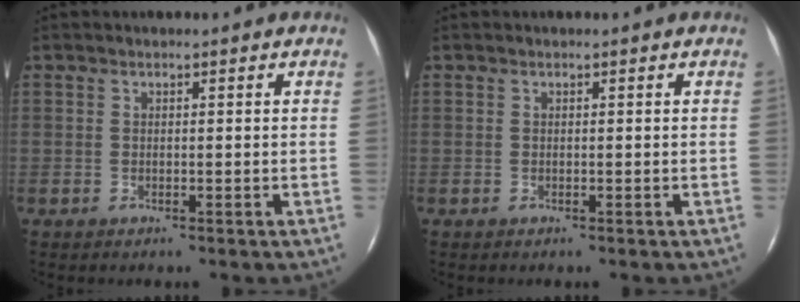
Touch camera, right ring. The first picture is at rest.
{"total": 0.0}